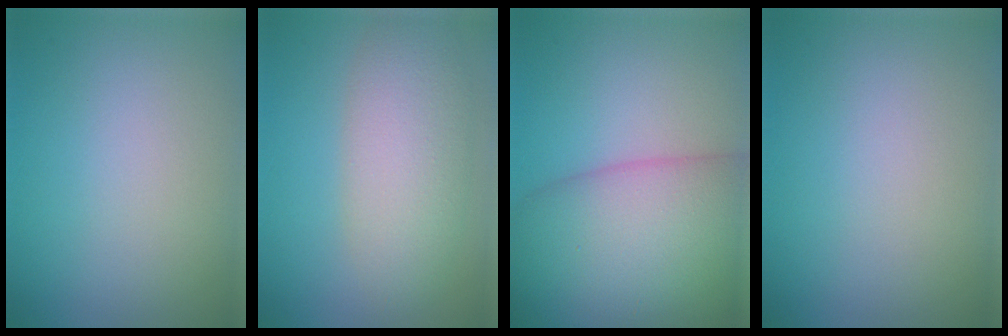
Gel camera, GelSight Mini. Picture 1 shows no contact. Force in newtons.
{"total": 5.7, "press": 5.7, "slide": 0.3}
{"total": 12.3, "press": 12.3, "slide": 0.5}
{"total": 0.0}